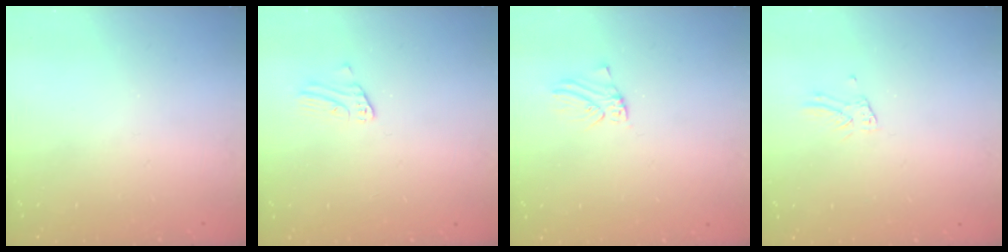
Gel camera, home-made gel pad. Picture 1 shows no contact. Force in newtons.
{"total": 2.3, "press": 2.3, "slide": 0.2}
{"total": 1.0, "press": 1.0, "slide": 0.2}
{"total": 1.2, "press": 1.2, "slide": 0.1}